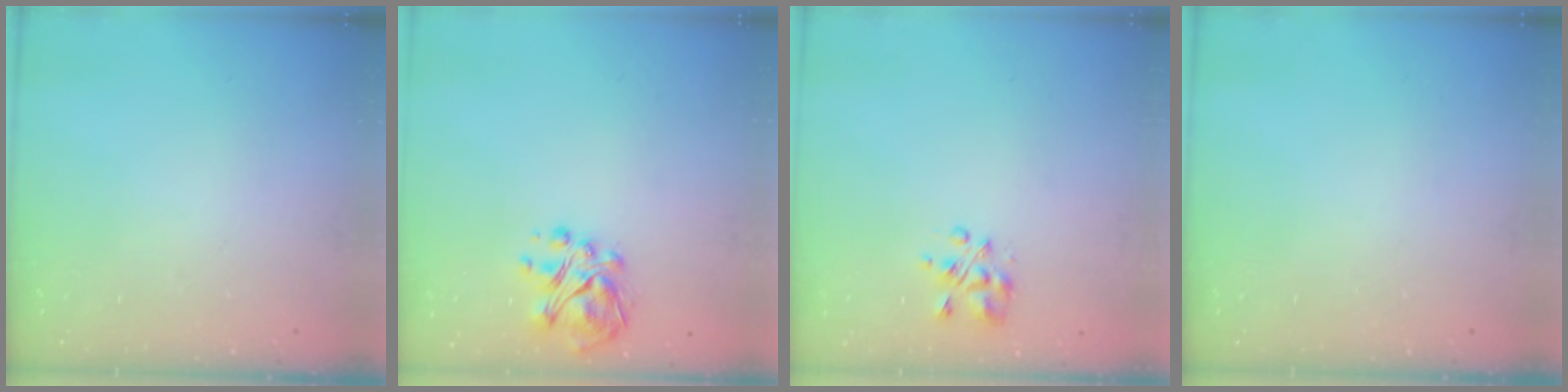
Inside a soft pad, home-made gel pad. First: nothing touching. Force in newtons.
{"total": 6.5, "press": 6.4, "slide": 1.2}
{"total": 4.4, "press": 4.4, "slide": 0.6}
{"total": 0.0}